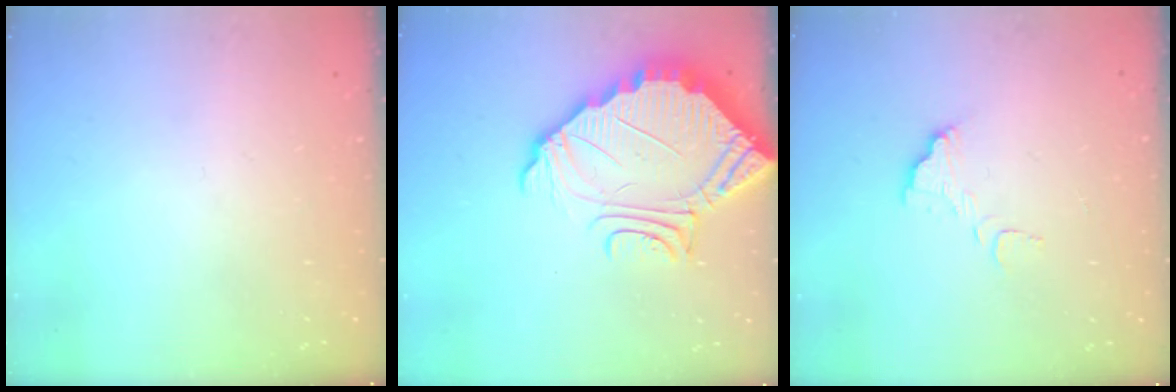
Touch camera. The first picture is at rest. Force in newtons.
{"total": 11.1, "press": 11.1, "slide": 0.8}
{"total": 5.6, "press": 5.6, "slide": 0.3}